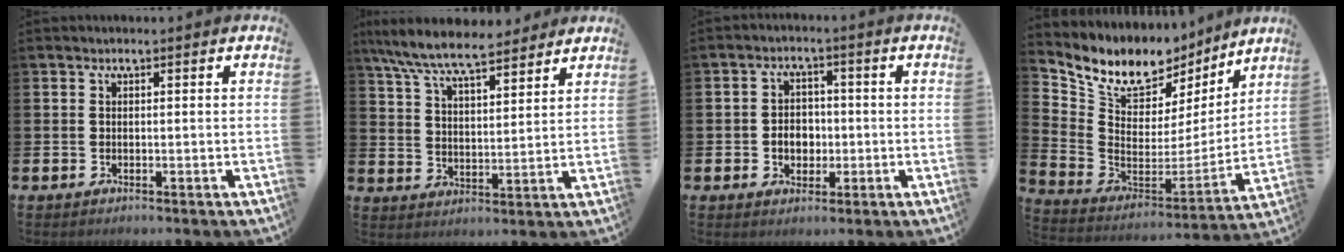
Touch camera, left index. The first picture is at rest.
{"total": 8.3, "force": [7.7, 1.3, 3.0], "torque": [-0.090, -0.035, 0.138]}
{"total": 3.6, "force": [-0.9, 2.9, 1.9], "torque": [-0.027, 0.001, -0.024]}
{"total": 9.8, "force": [8.1, 4.9, 2.7], "torque": [-0.096, -0.053, 0.142]}